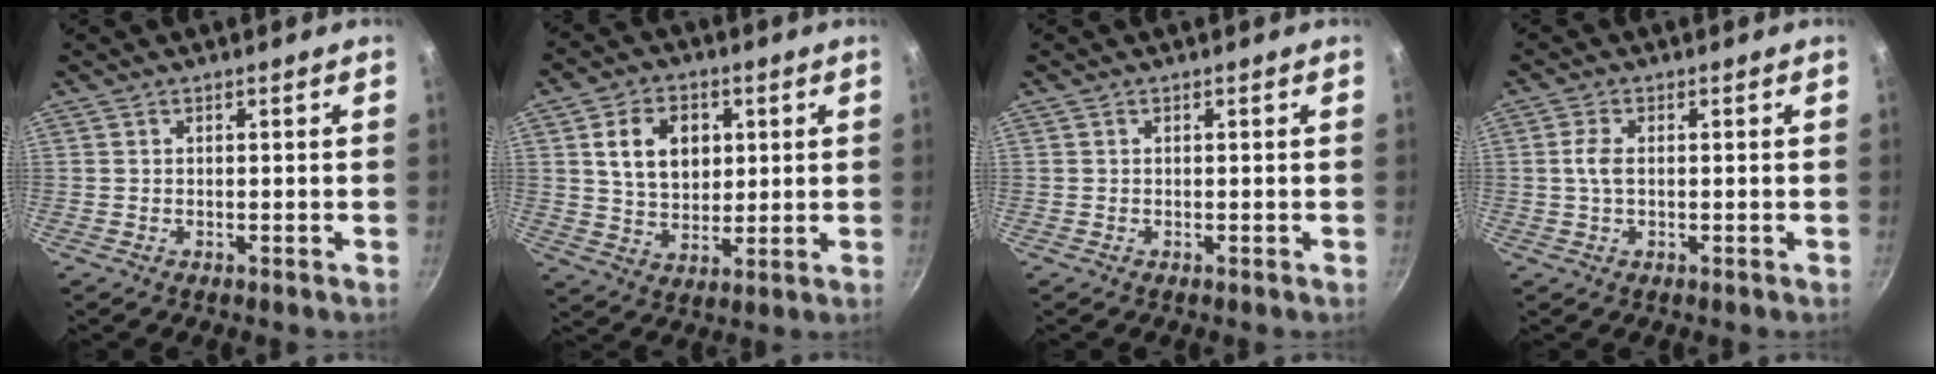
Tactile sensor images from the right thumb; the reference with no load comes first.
{"total": 11.0, "force": [2.8, 8.0, 7.0], "torque": [-0.093, -0.006, 0.049]}
{"total": 0.0}
{"total": 2.8, "force": [0.1, 1.4, 2.4], "torque": [-0.058, 0.004, 0.000]}